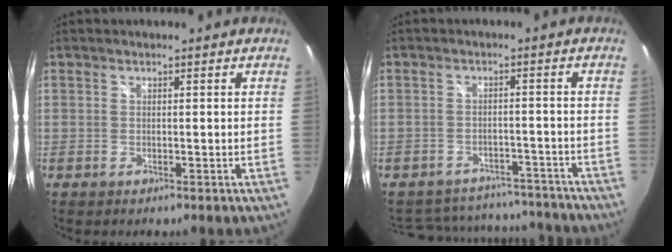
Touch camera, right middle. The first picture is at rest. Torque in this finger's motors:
{"motor_torque": [-0.51, -0.94, -0.16, -0.03]}